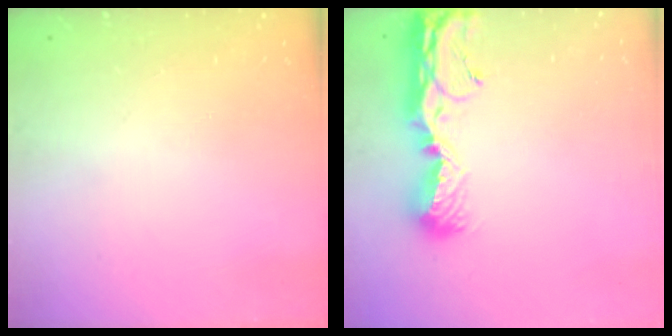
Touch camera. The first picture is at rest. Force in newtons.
{"total": 12.3, "press": 12.3, "slide": 1.3}